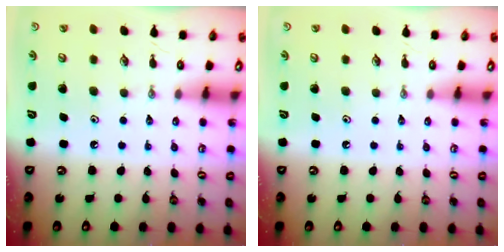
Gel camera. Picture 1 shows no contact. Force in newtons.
{"total": 0.0}